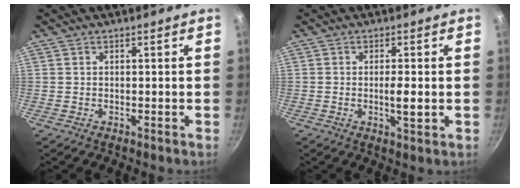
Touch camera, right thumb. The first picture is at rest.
{"total": 3.6, "force": [-0.4, 0.7, 3.5], "torque": [-0.067, -0.003, -0.009]}